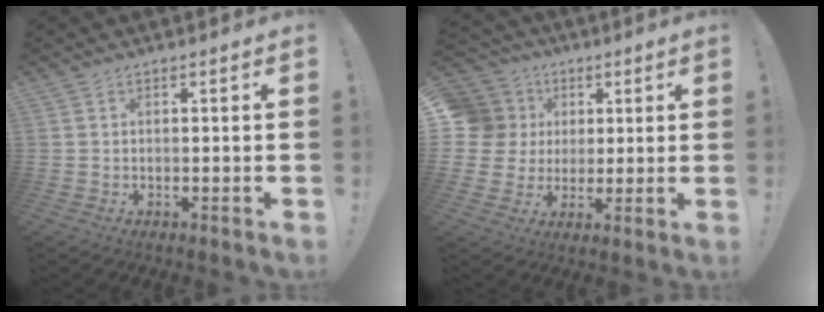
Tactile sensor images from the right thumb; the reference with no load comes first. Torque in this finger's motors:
{"motor_torque": [0.03, 0.18, 0.05, -0.17, 0.01]}